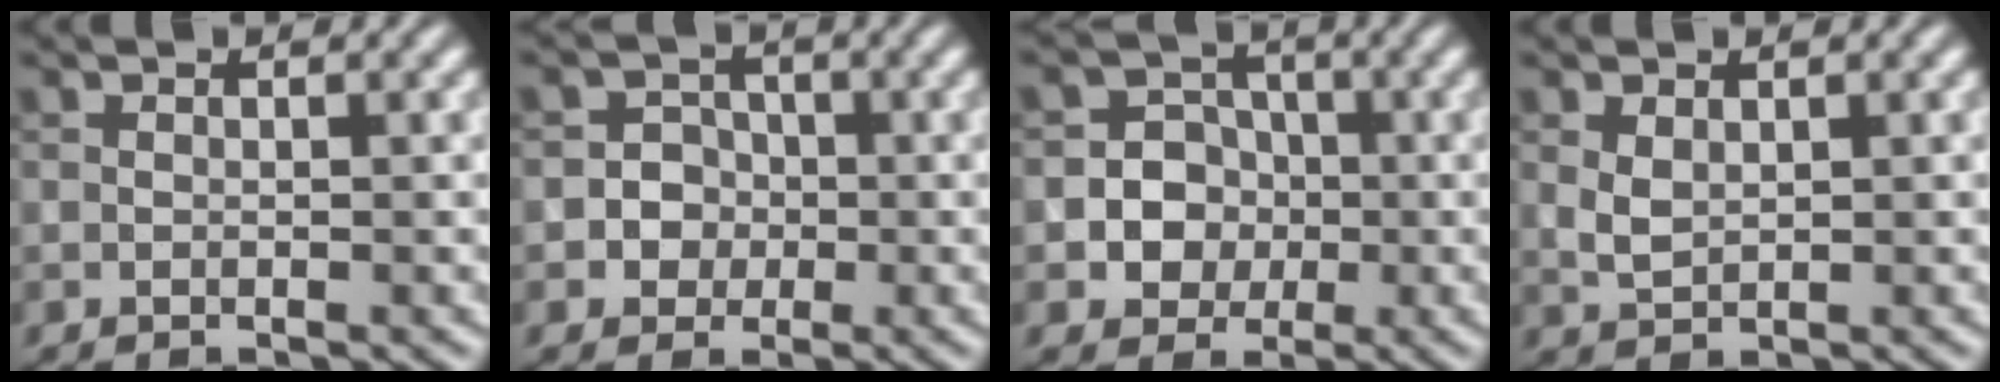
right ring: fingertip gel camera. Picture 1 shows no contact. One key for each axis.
{"total": 2.8, "fx": -0.5, "fy": 2.7, "fz": 0.6, "tx": 0.016, "ty": 0.003, "tz": -0.027}
{"total": 4.9, "fx": -0.9, "fy": 4.6, "fz": 1.3, "tx": -0.002, "ty": 0.017, "tz": -0.035}
{"total": 1.4, "fx": 0.6, "fy": 0.8, "fz": 0.9, "tx": -0.024, "ty": -0.002, "tz": 0.019}